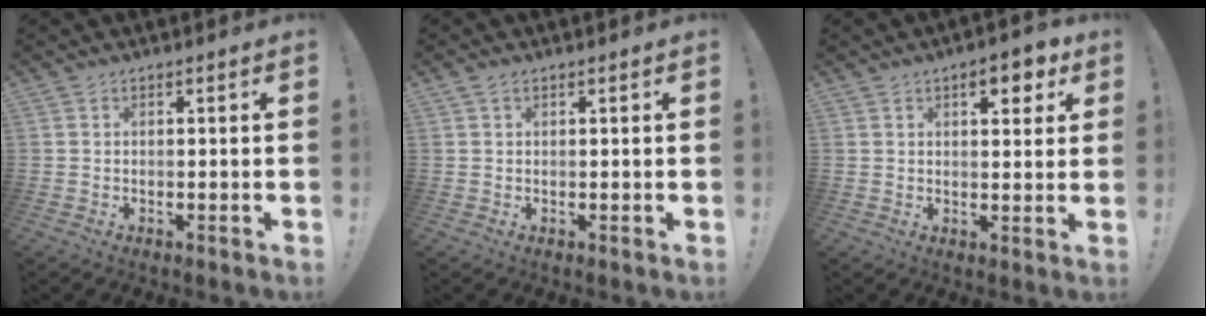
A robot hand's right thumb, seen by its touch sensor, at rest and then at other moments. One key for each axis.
{"total": 1.2, "fx": 0.8, "fy": 0.8, "fz": 0.5, "tx": -0.004, "ty": -0.001, "tz": 0.012}
{"total": 6.9, "fx": 3.6, "fy": 3.1, "fz": 5.0, "tx": -0.053, "ty": -0.011, "tz": 0.055}